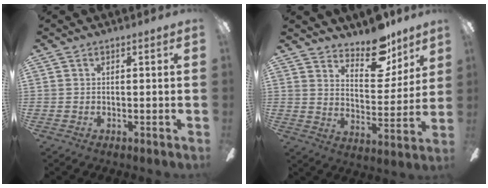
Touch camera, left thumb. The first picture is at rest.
{"total": 13.7, "force": [10.9, 6.1, 5.7], "torque": [-0.068, -0.074, 0.195]}